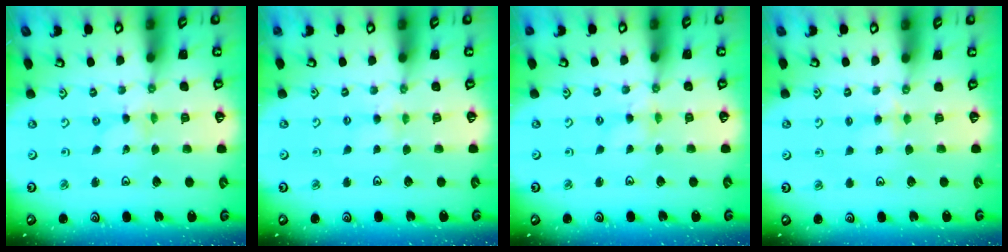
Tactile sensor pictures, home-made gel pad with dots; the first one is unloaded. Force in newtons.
{"total": 2.9, "press": 2.9, "slide": 0.4}
{"total": 0.9, "press": 0.8, "slide": 0.2}
{"total": 2.6, "press": 2.5, "slide": 0.4}